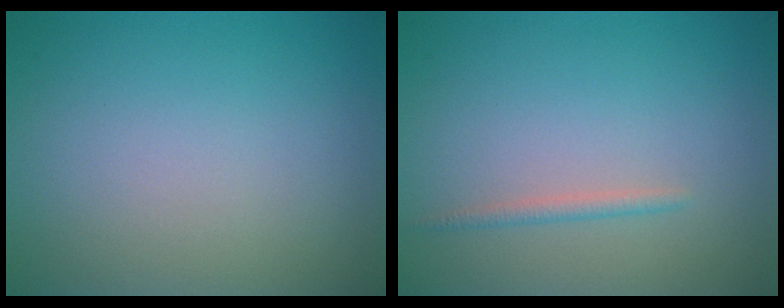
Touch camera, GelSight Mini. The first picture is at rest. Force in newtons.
{"total": 1.0, "press": 1.0, "slide": 0.0}